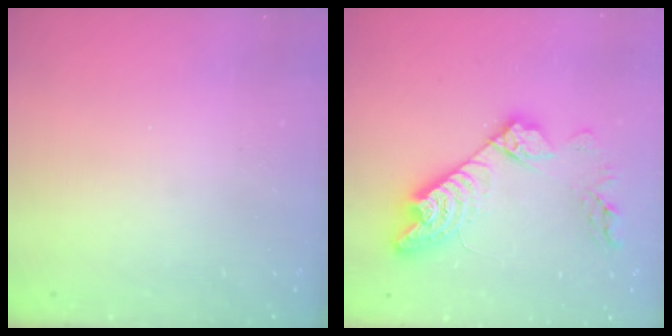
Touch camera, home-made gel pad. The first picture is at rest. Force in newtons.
{"total": 15.9, "press": 15.9, "slide": 0.9}